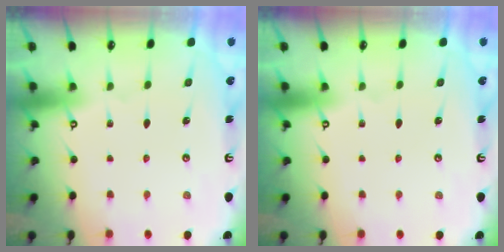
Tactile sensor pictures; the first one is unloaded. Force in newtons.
{"total": 0.0}